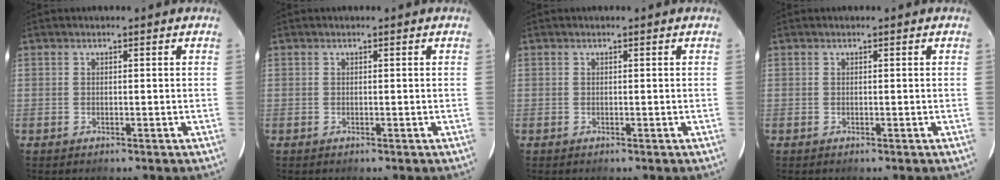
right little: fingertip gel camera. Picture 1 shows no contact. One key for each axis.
{"total": 0.0}
{"total": 0.0}
{"total": 0.0}